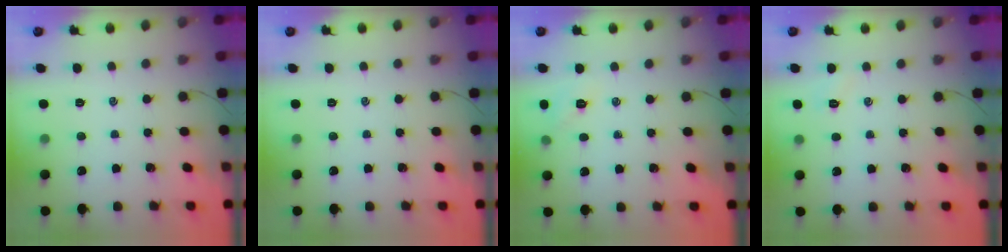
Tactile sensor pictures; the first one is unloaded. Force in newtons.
{"total": 0.0}
{"total": 5.4, "press": 5.3, "slide": 1.4}
{"total": 2.7, "press": 2.6, "slide": 0.7}